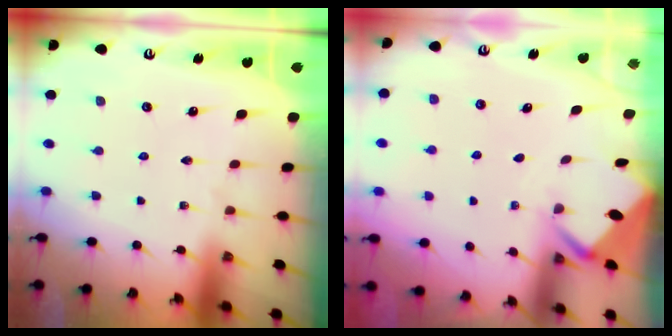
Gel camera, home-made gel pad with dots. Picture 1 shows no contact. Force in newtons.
{"total": 2.5, "press": 2.5, "slide": 0.2}